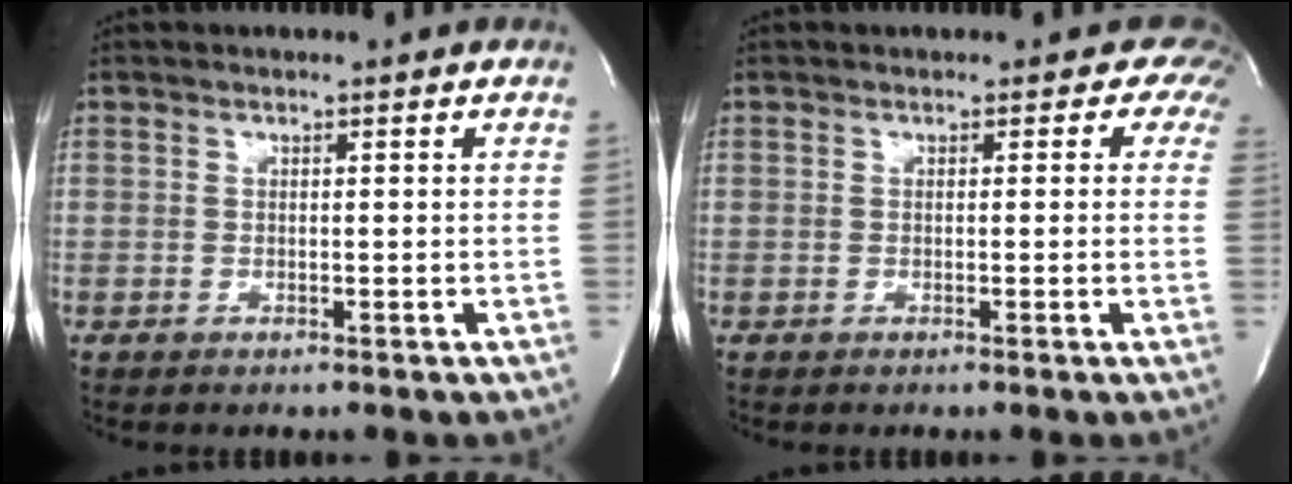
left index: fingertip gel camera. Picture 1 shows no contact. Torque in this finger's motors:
{"motor_torque": [-0.11, -0.19, 0.00, 0.01]}